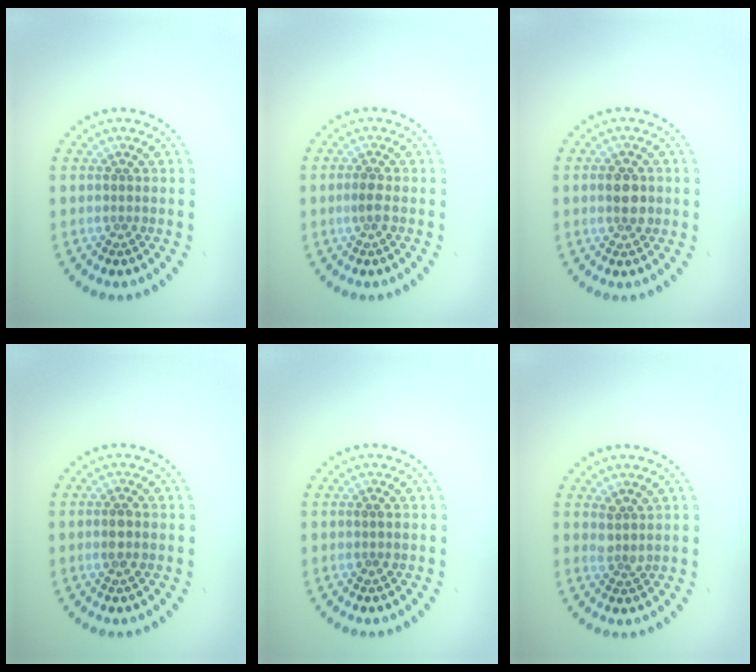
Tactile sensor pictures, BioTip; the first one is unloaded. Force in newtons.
{"total": 1.2, "press": 1.1, "slide": 0.5}
{"total": 2.8, "press": 2.8, "slide": 0.0}
{"total": 1.7, "press": 1.6, "slide": 0.5}
{"total": 0.8, "press": 0.8, "slide": 0.2}
{"total": 1.6, "press": 1.3, "slide": 1.0}